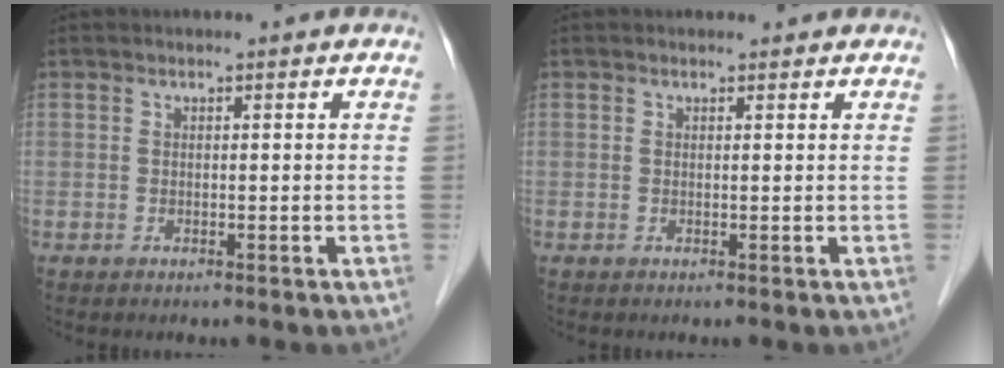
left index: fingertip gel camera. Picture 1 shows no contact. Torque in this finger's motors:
{"motor_torque": [0.61, -0.60, 0.04, -0.01]}